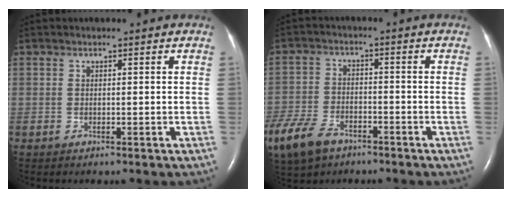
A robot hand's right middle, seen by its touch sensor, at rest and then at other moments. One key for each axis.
{"total": 10.7, "fx": -7.0, "fy": 5.7, "fz": 5.8, "tx": -0.140, "ty": -0.012, "tz": -0.127}